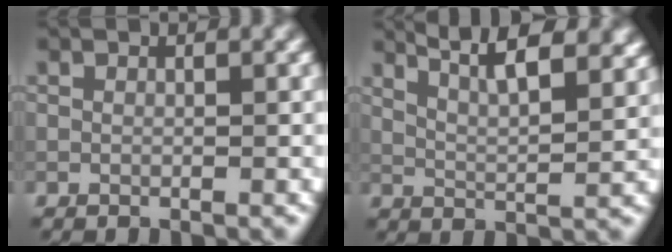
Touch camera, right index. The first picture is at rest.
{"total": 10.5, "force": [7.3, 3.7, 6.6], "torque": [-0.072, 0.037, 0.076]}